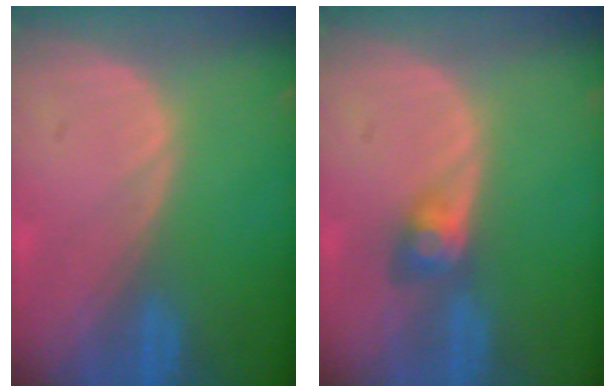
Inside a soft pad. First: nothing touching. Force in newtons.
{"total": 3.0, "press": 2.6, "slide": 1.4}